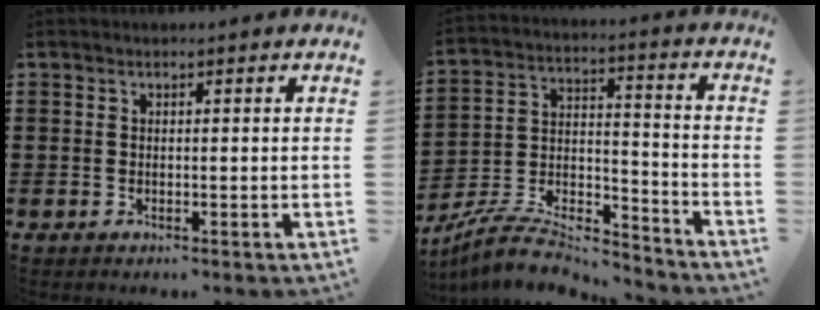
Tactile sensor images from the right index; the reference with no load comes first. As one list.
[{"total": 8.6, "force": [-8.0, 1.5, 2.8], "torque": [-0.048, 0.009, -0.156]}]